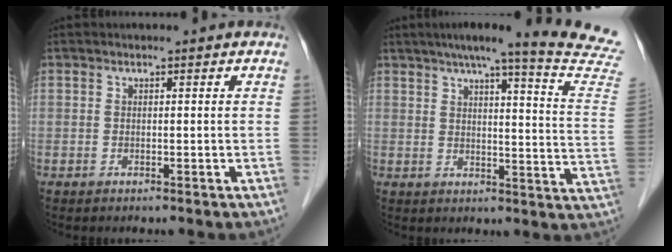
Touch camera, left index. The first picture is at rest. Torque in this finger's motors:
{"motor_torque": [0.13, -0.81, 0.07, 0.00]}